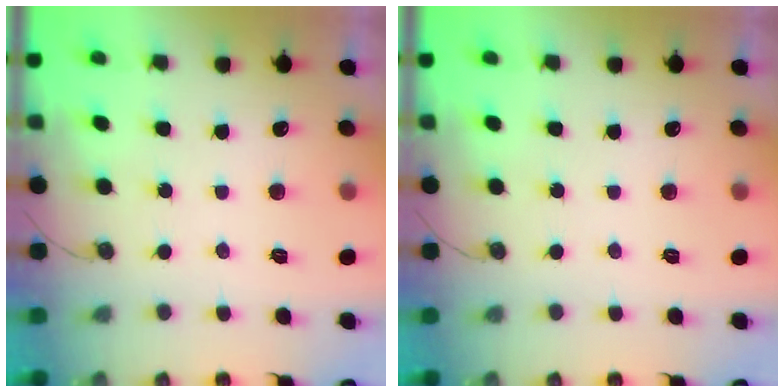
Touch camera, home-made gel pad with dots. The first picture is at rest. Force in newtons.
{"total": 0.0}